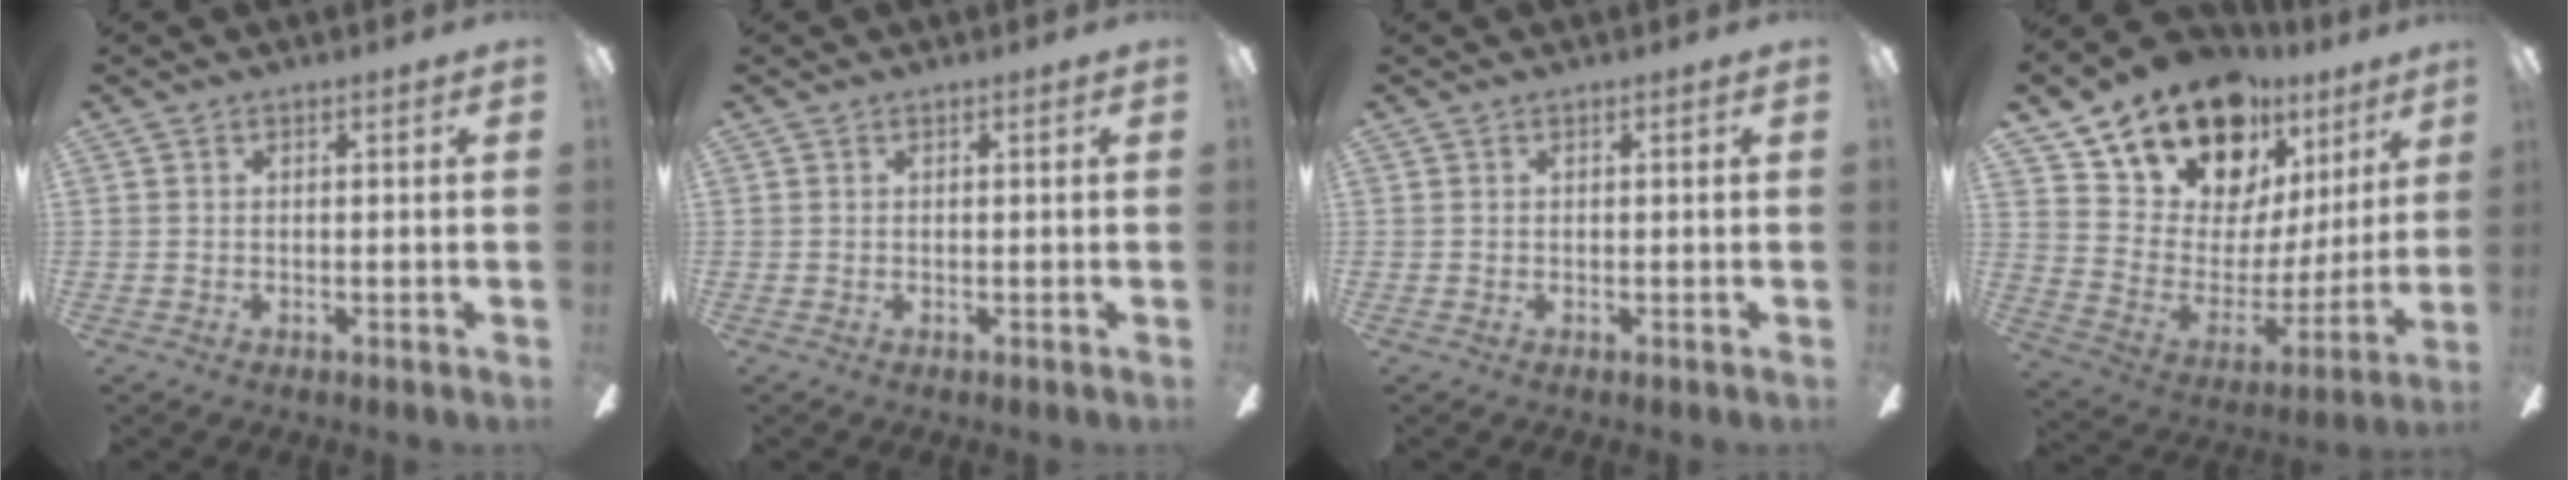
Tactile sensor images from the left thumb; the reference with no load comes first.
{"total": 0.0}
{"total": 0.0}
{"total": 17.8, "force": [14.5, 8.6, 5.7], "torque": [-0.122, -0.104, 0.264]}